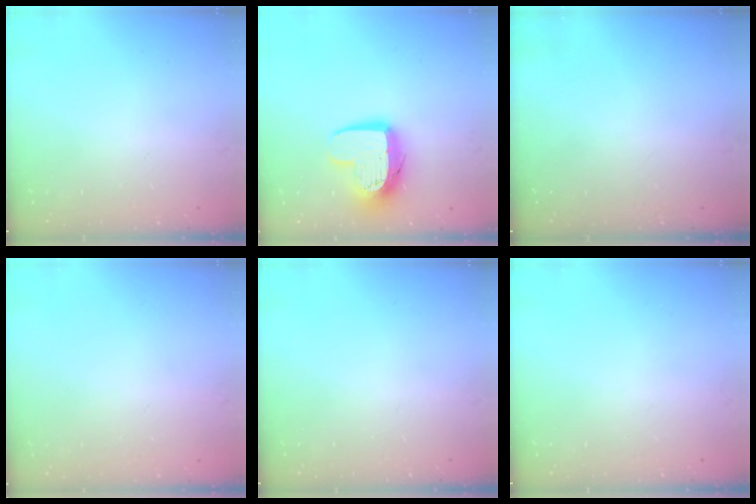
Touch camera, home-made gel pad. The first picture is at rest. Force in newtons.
{"total": 12.4, "press": 12.4, "slide": 1.0}
{"total": 0.0}
{"total": 0.0}
{"total": 0.0}
{"total": 0.0}